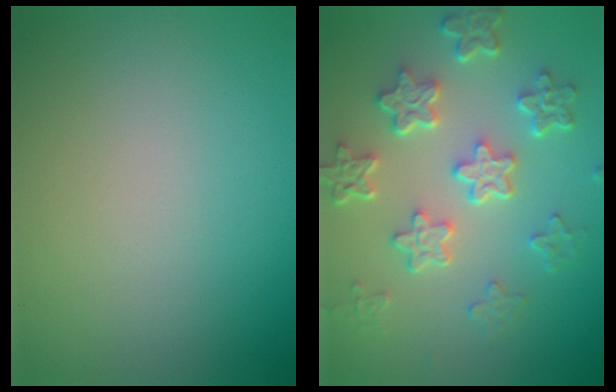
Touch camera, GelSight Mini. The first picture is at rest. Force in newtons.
{"total": 5.6, "press": 4.3, "slide": 3.6}